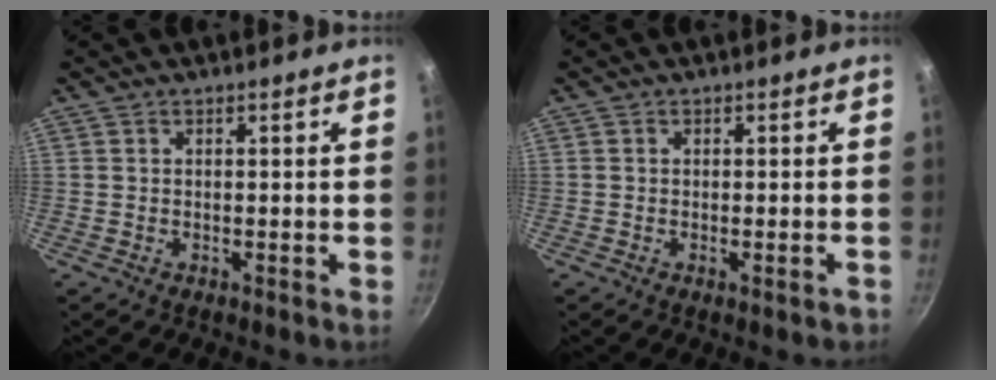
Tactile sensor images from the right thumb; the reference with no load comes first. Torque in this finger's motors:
{"motor_torque": [-0.15, 0.22, -0.52, 0.12, -0.02]}